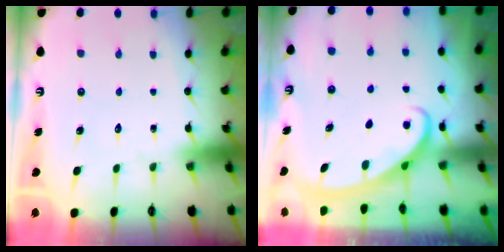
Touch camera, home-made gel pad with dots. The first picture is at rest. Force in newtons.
{"total": 2.9, "press": 2.8, "slide": 0.4}